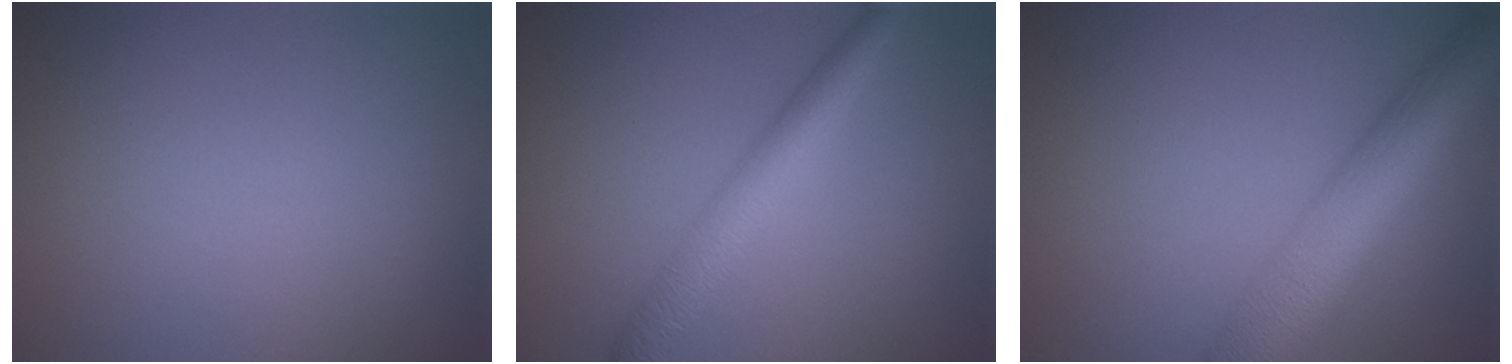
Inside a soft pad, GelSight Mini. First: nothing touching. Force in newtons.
{"total": 4.1, "press": 4.1, "slide": 0.1}
{"total": 9.0, "press": 9.0, "slide": 0.3}